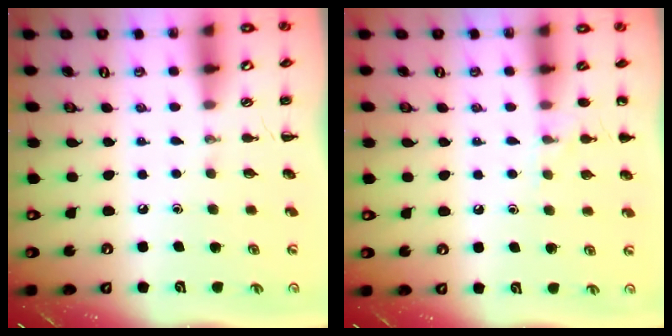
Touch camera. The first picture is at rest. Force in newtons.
{"total": 6.5, "press": 6.2, "slide": 1.9}